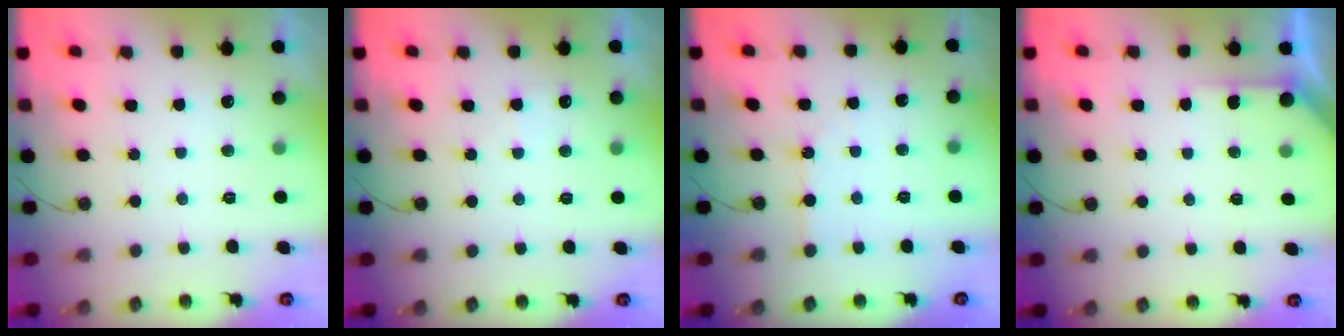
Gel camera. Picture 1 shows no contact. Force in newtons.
{"total": 3.0, "press": 3.0, "slide": 0.4}
{"total": 2.2, "press": 2.2, "slide": 0.3}
{"total": 4.3, "press": 4.3, "slide": 0.2}